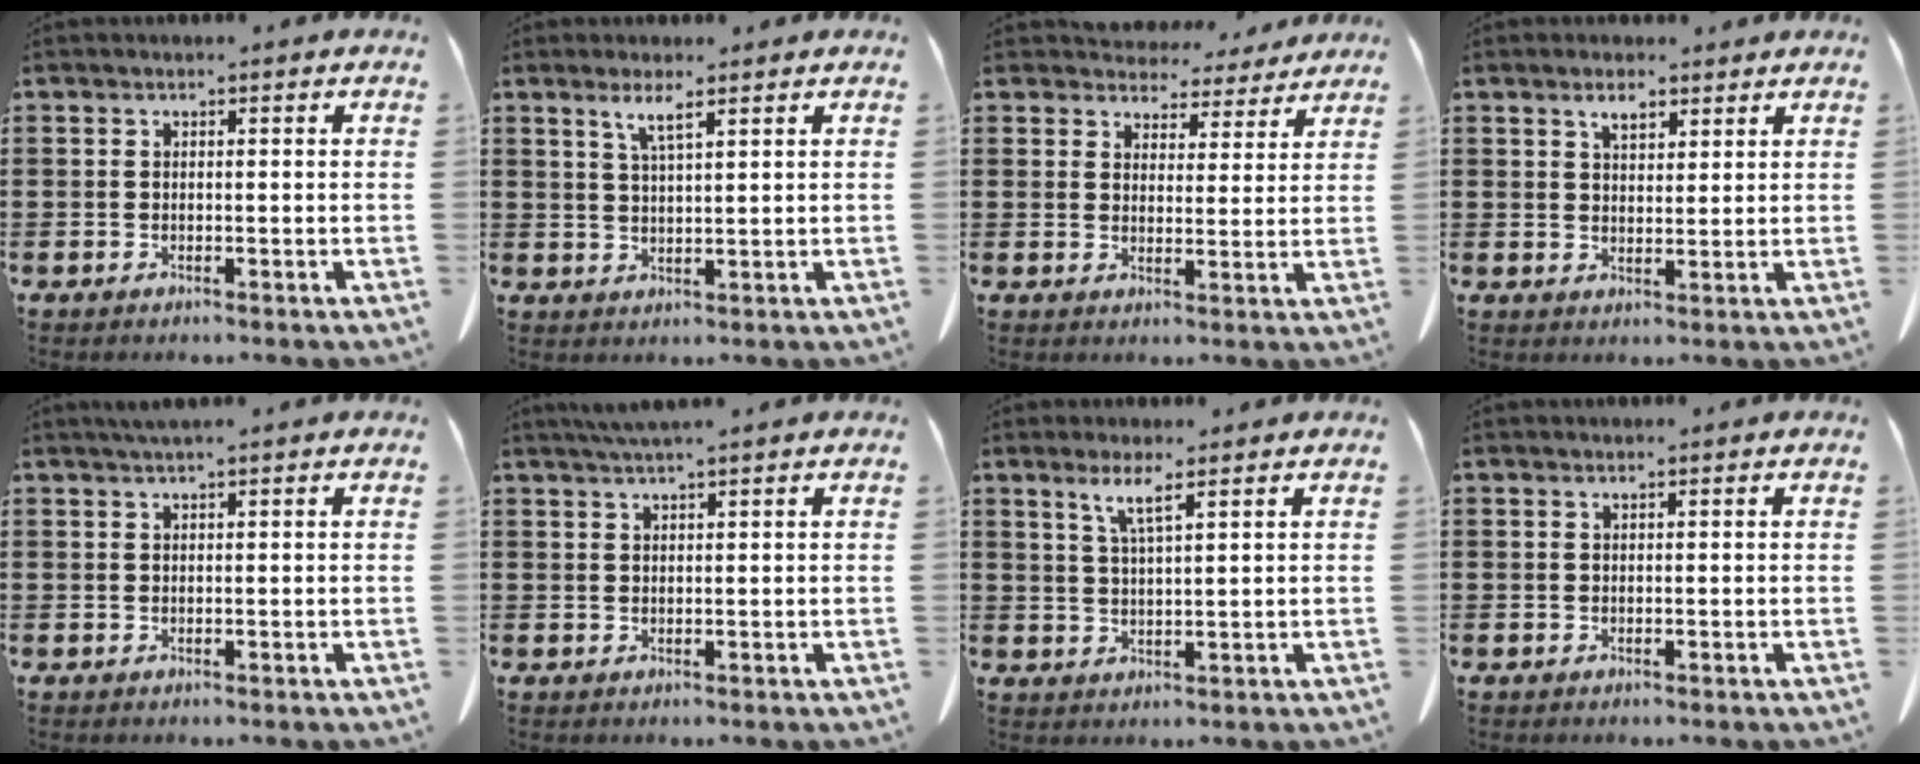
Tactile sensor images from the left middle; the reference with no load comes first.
{"total": 3.4, "force": [2.3, 0.3, 2.5], "torque": [-0.055, 0.003, 0.039]}
{"total": 4.3, "force": [4.1, 1.2, 0.3], "torque": [-0.014, -0.013, 0.075]}
{"total": 3.2, "force": [2.4, 1.2, 1.7], "torque": [-0.030, 0.002, 0.042]}
{"total": 1.4, "force": [1.2, 0.0, 0.9], "torque": [-0.018, 0.001, 0.021]}
{"total": 2.2, "force": [1.9, -0.2, 1.1], "torque": [-0.025, 0.002, 0.035]}
{"total": 3.9, "force": [2.5, 0.1, 3.0], "torque": [-0.067, 0.003, 0.042]}
{"total": 0.5, "force": [0.4, 0.0, 0.3], "torque": [-0.007, -0.001, 0.008]}